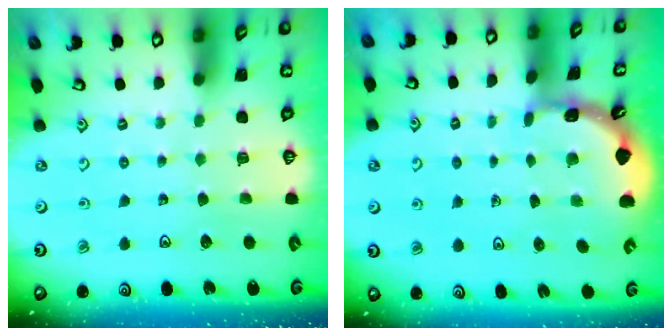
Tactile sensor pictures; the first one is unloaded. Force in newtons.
{"total": 1.8, "press": 1.8, "slide": 0.1}